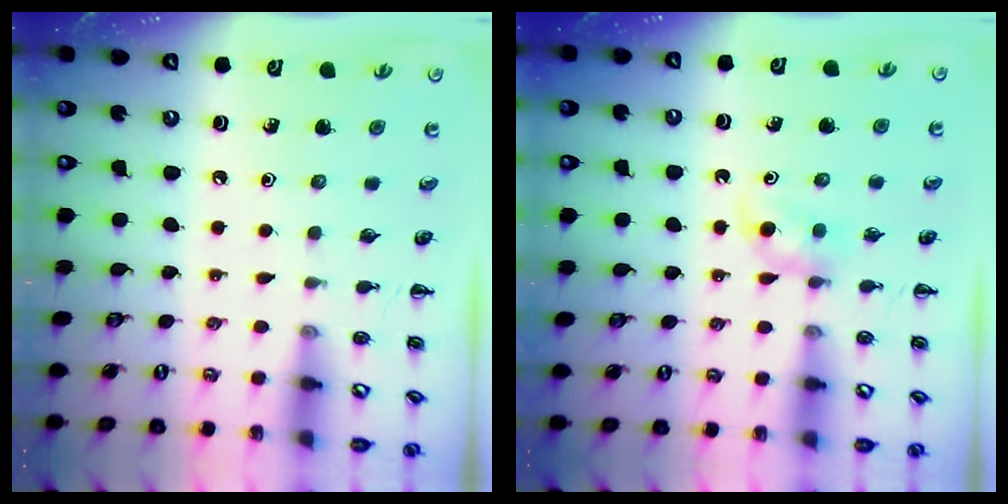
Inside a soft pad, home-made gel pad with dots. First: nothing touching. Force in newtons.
{"total": 3.5, "press": 3.2, "slide": 1.5}